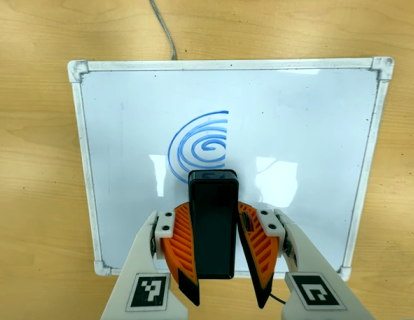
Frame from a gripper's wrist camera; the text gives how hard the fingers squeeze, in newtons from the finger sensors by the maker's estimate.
{"total": 7.9, "left": 6.7, "right": 9.0}